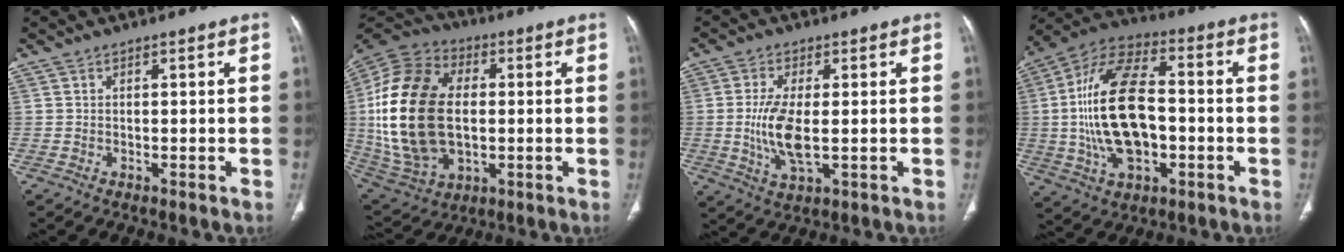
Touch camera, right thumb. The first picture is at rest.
{"total": 26.5, "force": [0.5, 16.9, 20.4], "torque": [-0.422, 0.001, 0.020]}
{"total": 8.6, "force": [-0.5, 3.4, 7.9], "torque": [-0.167, -0.013, -0.005]}
{"total": 20.6, "force": [-1.4, 11.1, 17.3], "torque": [-0.331, 0.027, -0.023]}